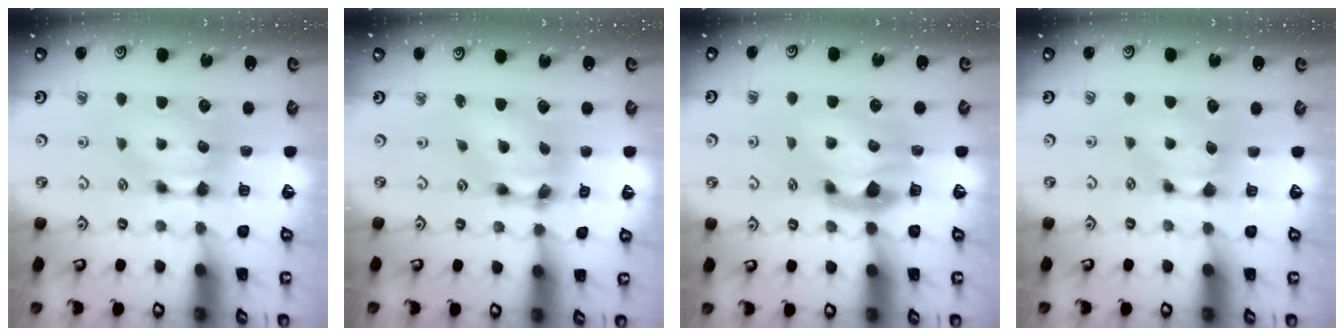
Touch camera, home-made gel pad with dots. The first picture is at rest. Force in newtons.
{"total": 6.2, "press": 6.0, "slide": 1.8}
{"total": 2.7, "press": 2.4, "slide": 1.3}
{"total": 0.8, "press": 0.4, "slide": 0.6}